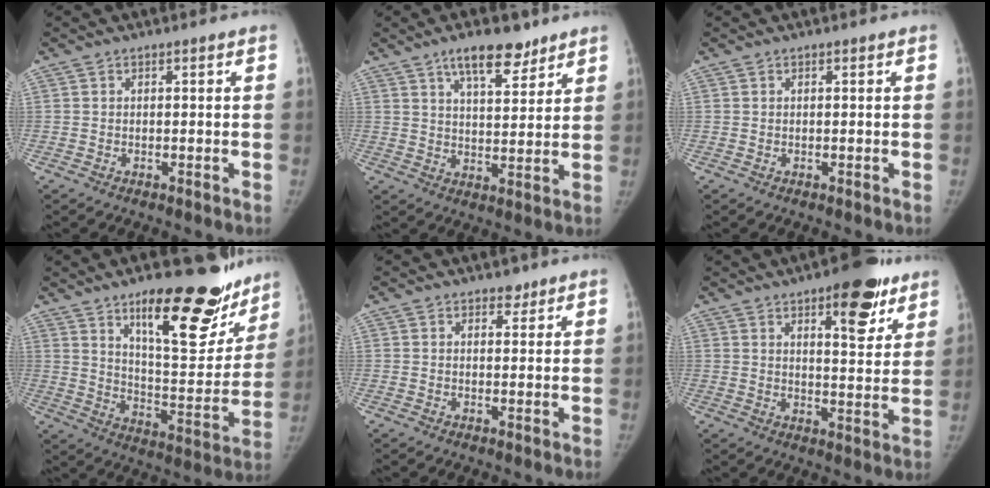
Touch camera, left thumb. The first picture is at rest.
{"total": 9.7, "force": [6.7, 3.7, 5.9], "torque": [-0.072, -0.040, 0.109]}
{"total": 0.0}
{"total": 24.7, "force": [15.9, 8.7, 16.7], "torque": [-0.177, -0.091, 0.235]}
{"total": 1.9, "force": [1.4, 1.1, 0.6], "torque": [0.004, -0.009, 0.018]}
{"total": 13.1, "force": [7.6, 4.9, 9.4], "torque": [-0.086, -0.036, 0.102]}